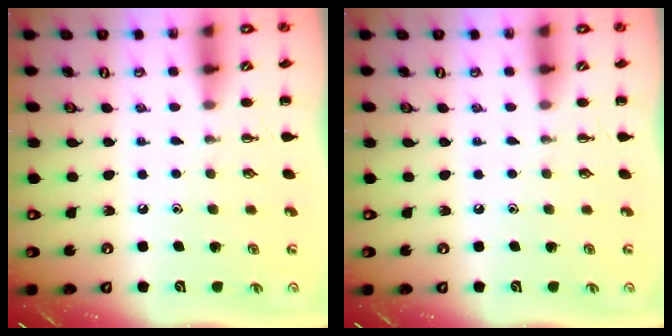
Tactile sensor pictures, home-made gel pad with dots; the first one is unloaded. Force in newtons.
{"total": 0.0}